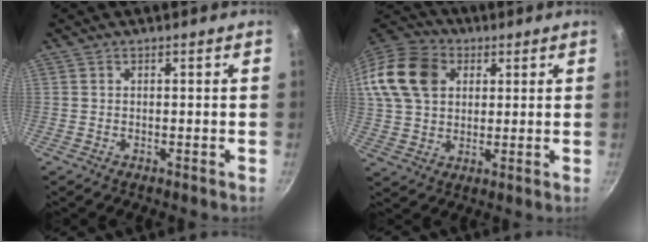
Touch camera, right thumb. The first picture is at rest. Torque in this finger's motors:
{"motor_torque": [0.10, 0.36, 0.38, -0.32, 0.19]}